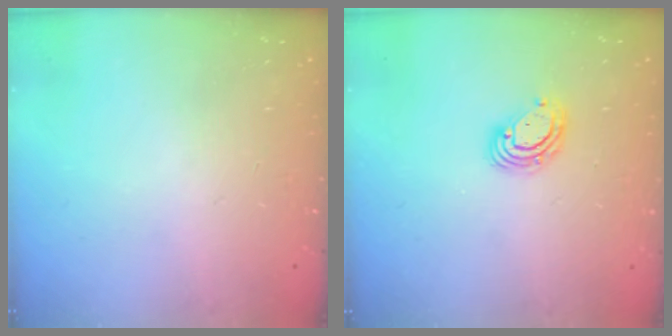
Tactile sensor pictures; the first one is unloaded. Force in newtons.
{"total": 5.7, "press": 5.6, "slide": 0.8}